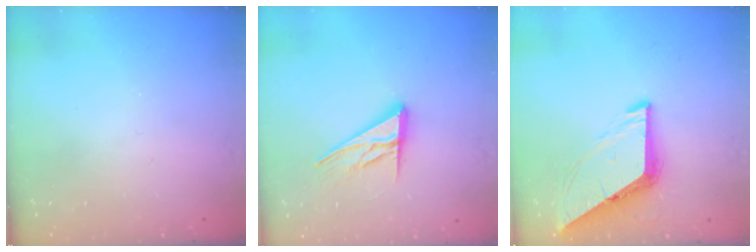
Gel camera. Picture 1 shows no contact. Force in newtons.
{"total": 12.6, "press": 12.5, "slide": 1.1}
{"total": 7.8, "press": 7.8, "slide": 0.6}